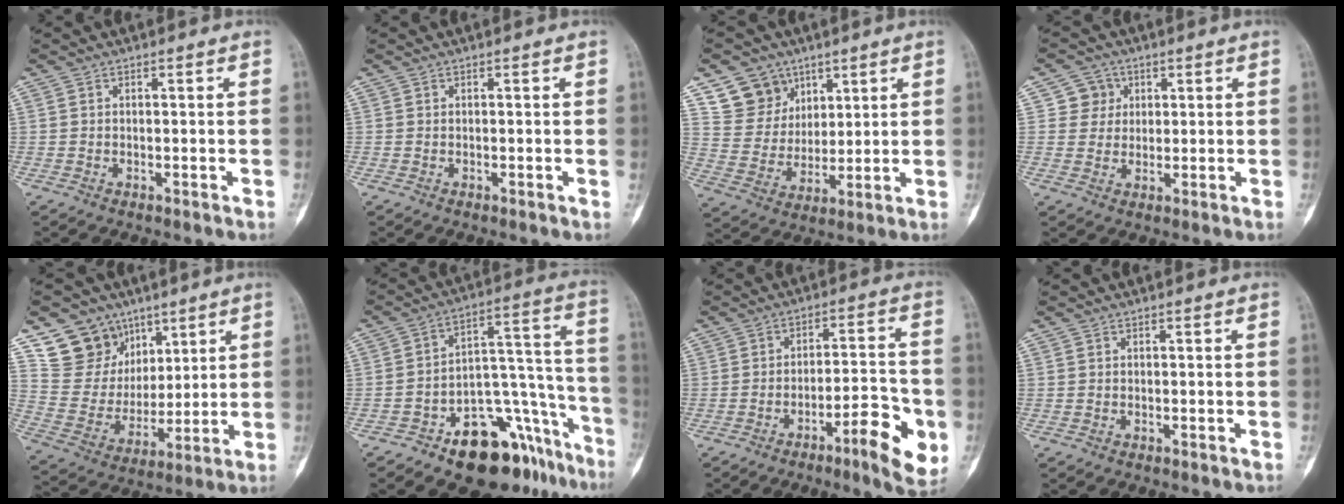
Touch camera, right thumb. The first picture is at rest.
{"total": 0.0}
{"total": 10.6, "force": [6.4, 8.2, 2.1], "torque": [0.000, -0.041, 0.129]}
{"total": 4.5, "force": [1.4, 4.2, 0.3], "torque": [0.024, 0.000, 0.018]}
{"total": 14.5, "force": [8.7, 11.0, 3.5], "torque": [-0.028, -0.042, 0.177]}
{"total": 20.0, "force": [-12.5, 10.0, 12.0], "torque": [-0.089, 0.131, -0.181]}
{"total": 11.0, "force": [-4.6, 2.6, 9.6], "torque": [-0.123, 0.027, -0.066]}
{"total": 0.0}